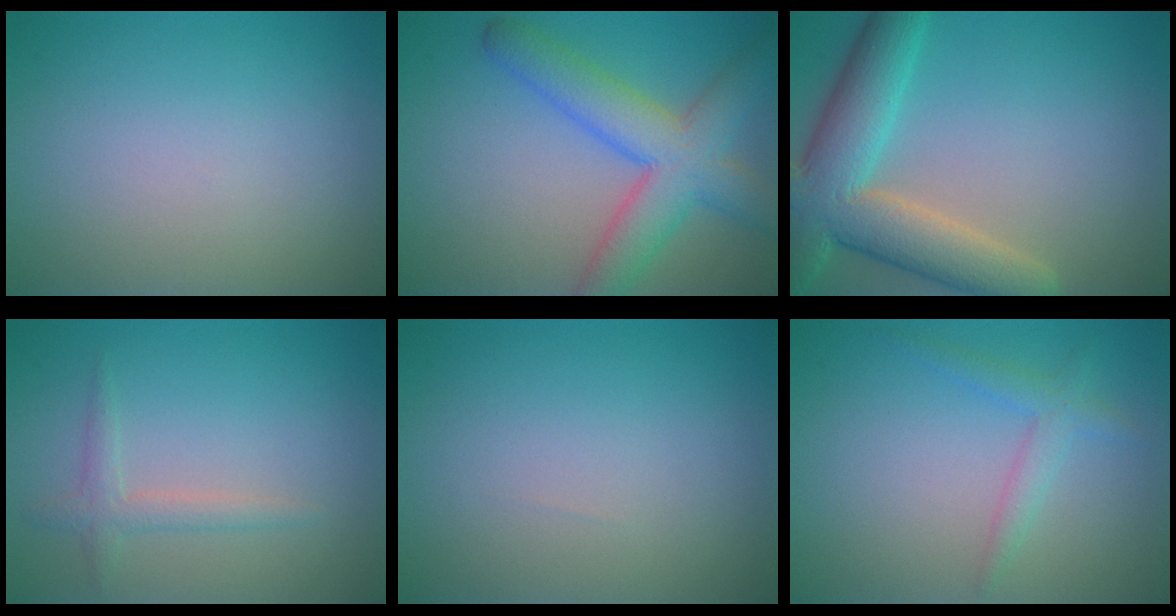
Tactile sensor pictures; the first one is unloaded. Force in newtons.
{"total": 7.0, "press": 7.0, "slide": 0.3}
{"total": 8.9, "press": 8.8, "slide": 0.8}
{"total": 1.7, "press": 1.7, "slide": 0.1}
{"total": 0.0}
{"total": 2.0, "press": 2.0, "slide": 0.1}